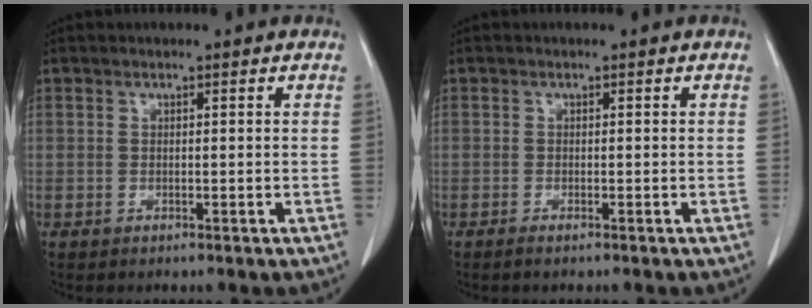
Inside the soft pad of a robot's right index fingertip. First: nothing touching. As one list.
[{"total": 0.8, "force": [-0.6, -0.1, 0.5], "torque": [-0.011, -0.002, -0.012]}]